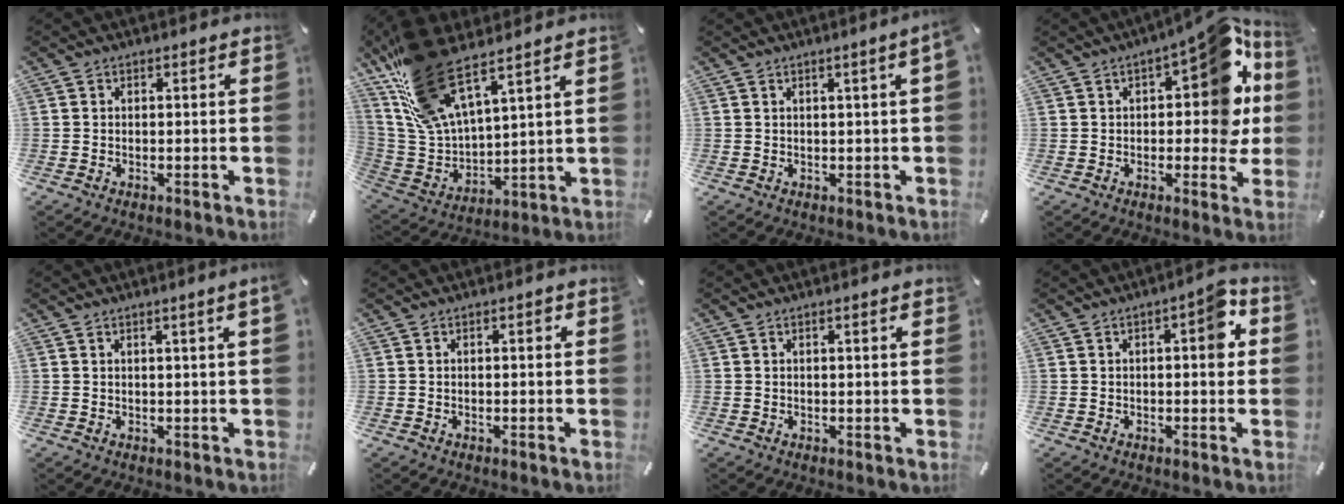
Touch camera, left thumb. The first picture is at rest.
{"total": 18.3, "force": [13.1, 7.0, 10.7], "torque": [-0.237, -0.082, 0.235]}
{"total": 2.3, "force": [0.7, -0.1, 2.1], "torque": [-0.038, -0.003, 0.011]}
{"total": 16.8, "force": [3.9, 8.1, 14.2], "torque": [-0.159, -0.022, 0.059]}
{"total": 2.0, "force": [1.0, -0.3, 1.7], "torque": [-0.030, -0.003, 0.016]}
{"total": 0.7, "force": [0.2, 0.5, 0.5], "torque": [-0.010, 0.005, 0.002]}
{"total": 1.0, "force": [0.4, 0.0, 0.9], "torque": [-0.016, 0.000, 0.007]}
{"total": 6.7, "force": [1.0, 2.6, 6.1], "torque": [-0.059, -0.005, 0.003]}